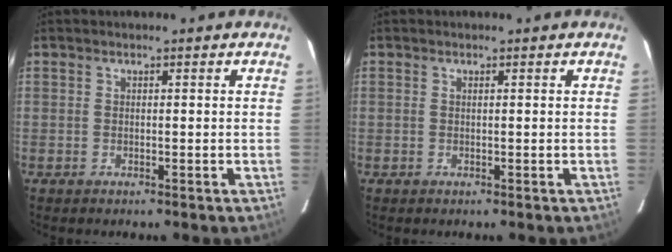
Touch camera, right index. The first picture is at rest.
{"total": 0.0}